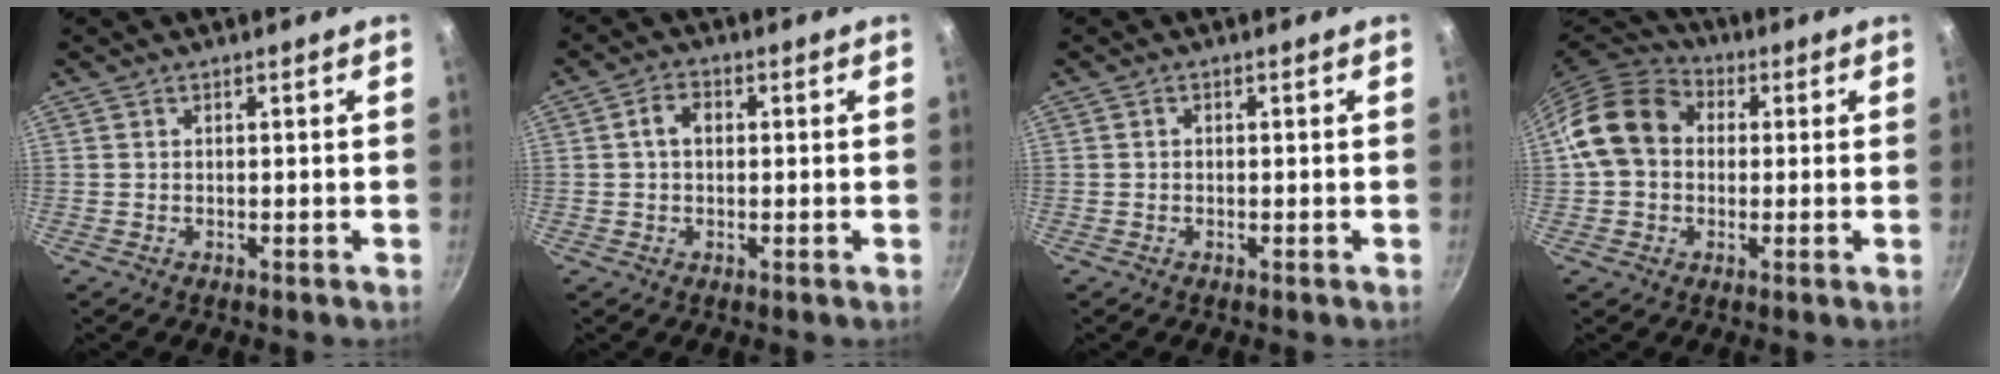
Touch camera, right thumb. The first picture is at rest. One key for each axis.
{"total": 3.6, "fx": 0.4, "fy": 2.6, "fz": 2.5, "tx": -0.034, "ty": 0.011, "tz": 0.001}
{"total": 0.5, "fx": -0.1, "fy": 0.5, "fz": 0.2, "tx": -0.004, "ty": 0.003, "tz": -0.002}
{"total": 12.5, "fx": 1.2, "fy": 10.0, "fz": 7.4, "tx": -0.103, "ty": 0.029, "tz": 0.003}